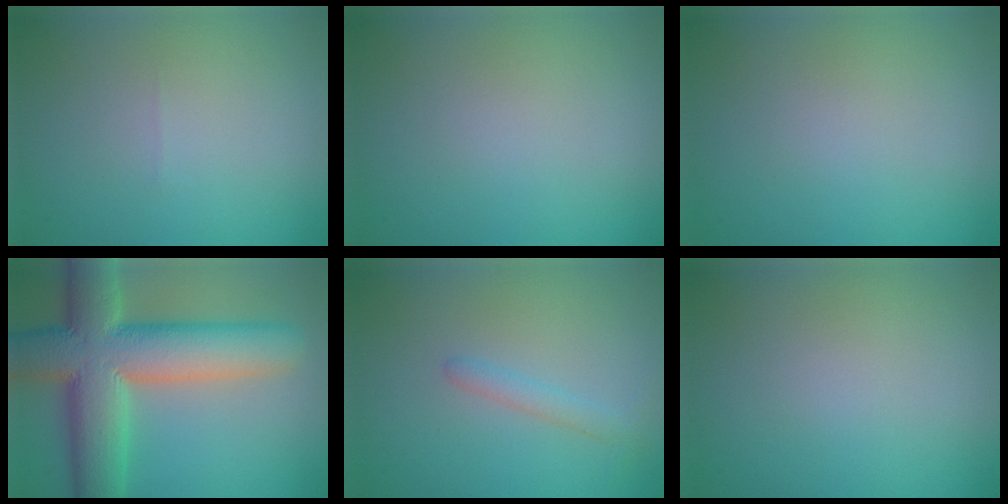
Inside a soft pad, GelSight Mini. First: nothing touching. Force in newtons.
{"total": 0.0}
{"total": 0.0}
{"total": 12.8, "press": 12.8, "slide": 0.9}
{"total": 1.4, "press": 1.4, "slide": 0.0}
{"total": 0.0}